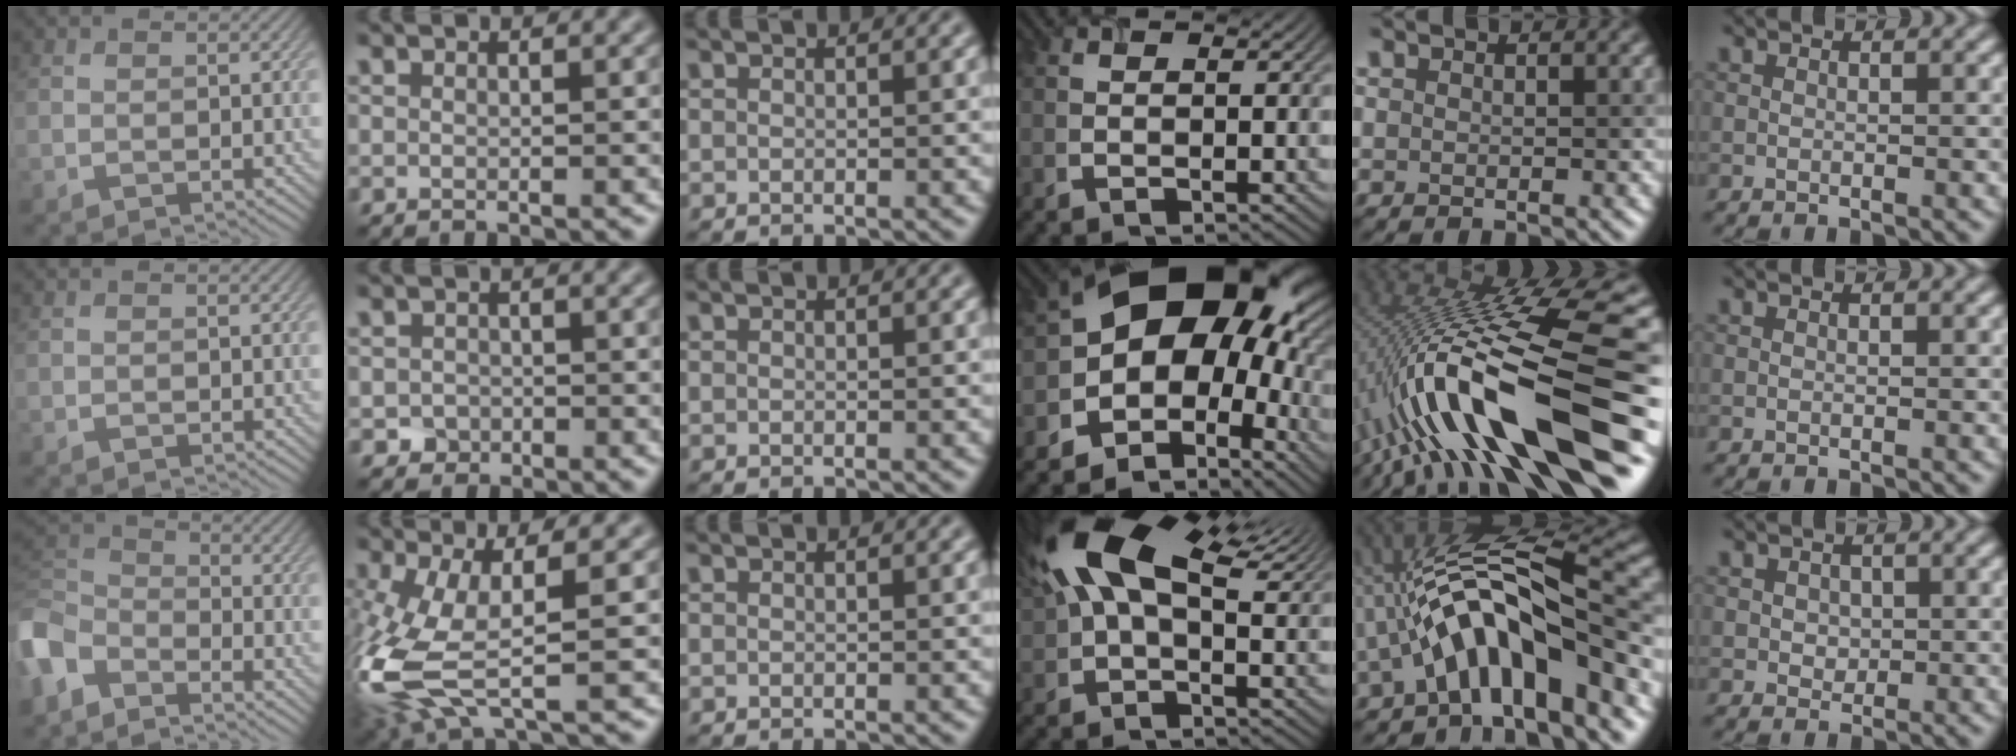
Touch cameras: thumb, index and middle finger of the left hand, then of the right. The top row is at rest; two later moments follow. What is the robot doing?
{"motion": "extract", "object": "airpods case & airpods"}